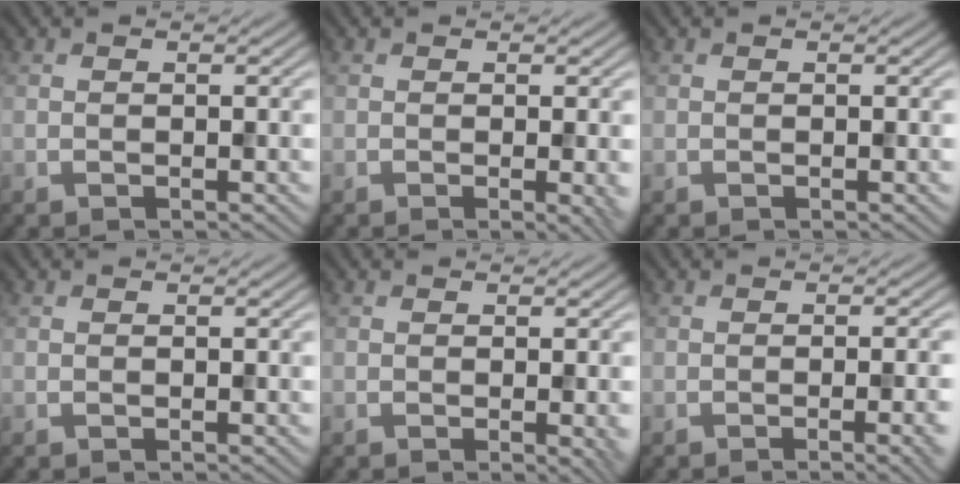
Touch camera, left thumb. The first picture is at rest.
{"total": 1.8, "force": [-0.2, 0.2, 1.8], "torque": [-0.026, -0.004, -0.006]}
{"total": 0.0}
{"total": 0.0}
{"total": 1.7, "force": [-0.2, 0.2, 1.7], "torque": [-0.021, -0.005, -0.004]}
{"total": 4.5, "force": [-1.3, 1.2, 4.1], "torque": [-0.048, 0.000, -0.015]}